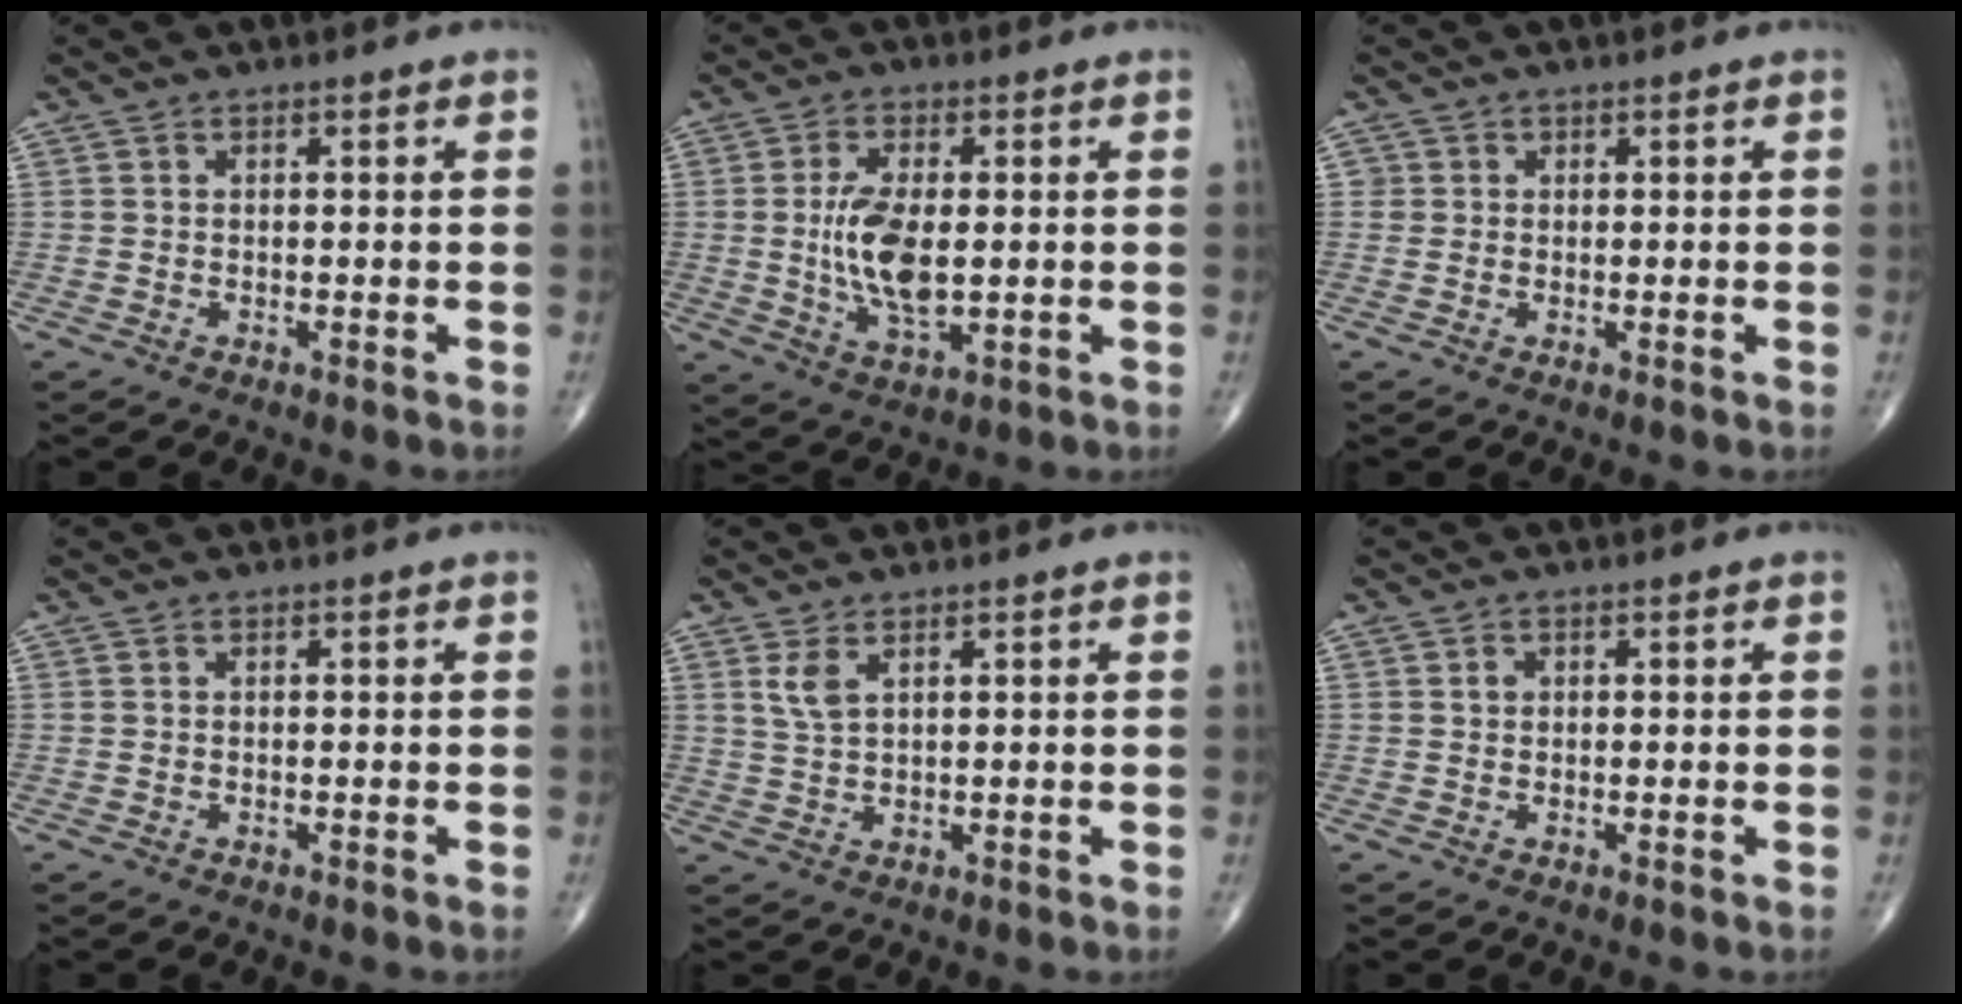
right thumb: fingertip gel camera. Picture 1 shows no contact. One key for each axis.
{"total": 10.4, "fx": 0.0, "fy": 4.8, "fz": 9.2, "tx": -0.177, "ty": -0.012, "tz": 0.006}
{"total": 1.3, "fx": 0.2, "fy": 1.3, "fz": 0.0, "tx": 0.011, "ty": 0.003, "tz": 0.000}
{"total": 0.0}
{"total": 3.3, "fx": 1.7, "fy": 1.4, "fz": 2.5, "tx": -0.051, "ty": -0.005, "tz": 0.040}
{"total": 1.1, "fx": 0.3, "fy": 0.9, "fz": 0.5, "tx": -0.003, "ty": 0.002, "tz": 0.003}